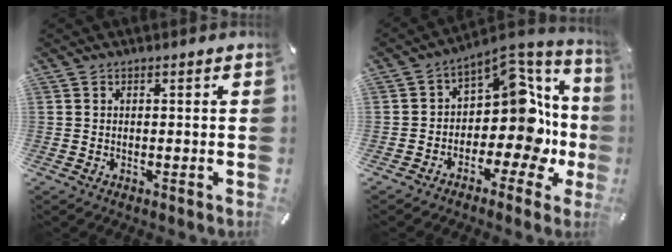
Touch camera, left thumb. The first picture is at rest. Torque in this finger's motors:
{"motor_torque": [1.63, 1.85, 0.74, -0.09, 0.07]}